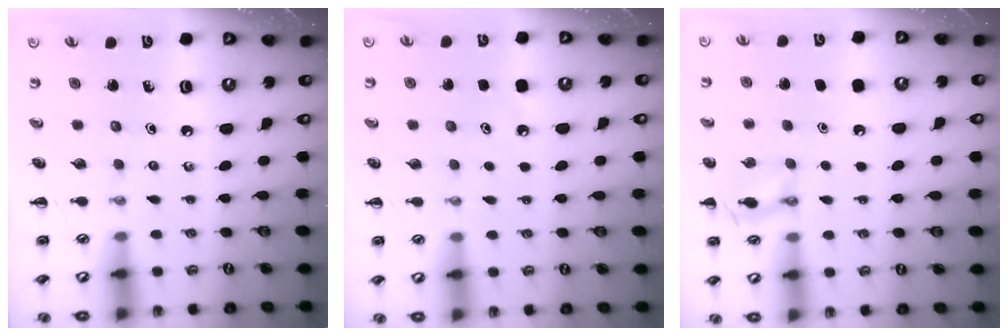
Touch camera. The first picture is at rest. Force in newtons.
{"total": 3.2, "press": 3.1, "slide": 1.0}
{"total": 1.6, "press": 1.6, "slide": 0.1}